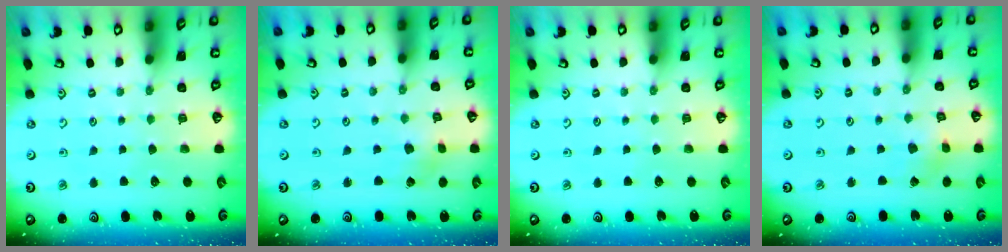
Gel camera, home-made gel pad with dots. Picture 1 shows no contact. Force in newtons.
{"total": 1.8, "press": 1.8, "slide": 0.2}
{"total": 0.0}
{"total": 1.5, "press": 1.5, "slide": 0.0}